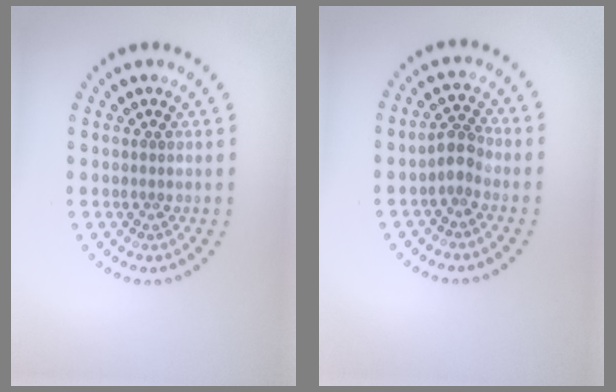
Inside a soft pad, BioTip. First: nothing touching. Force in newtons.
{"total": 2.0, "press": 1.6, "slide": 1.1}